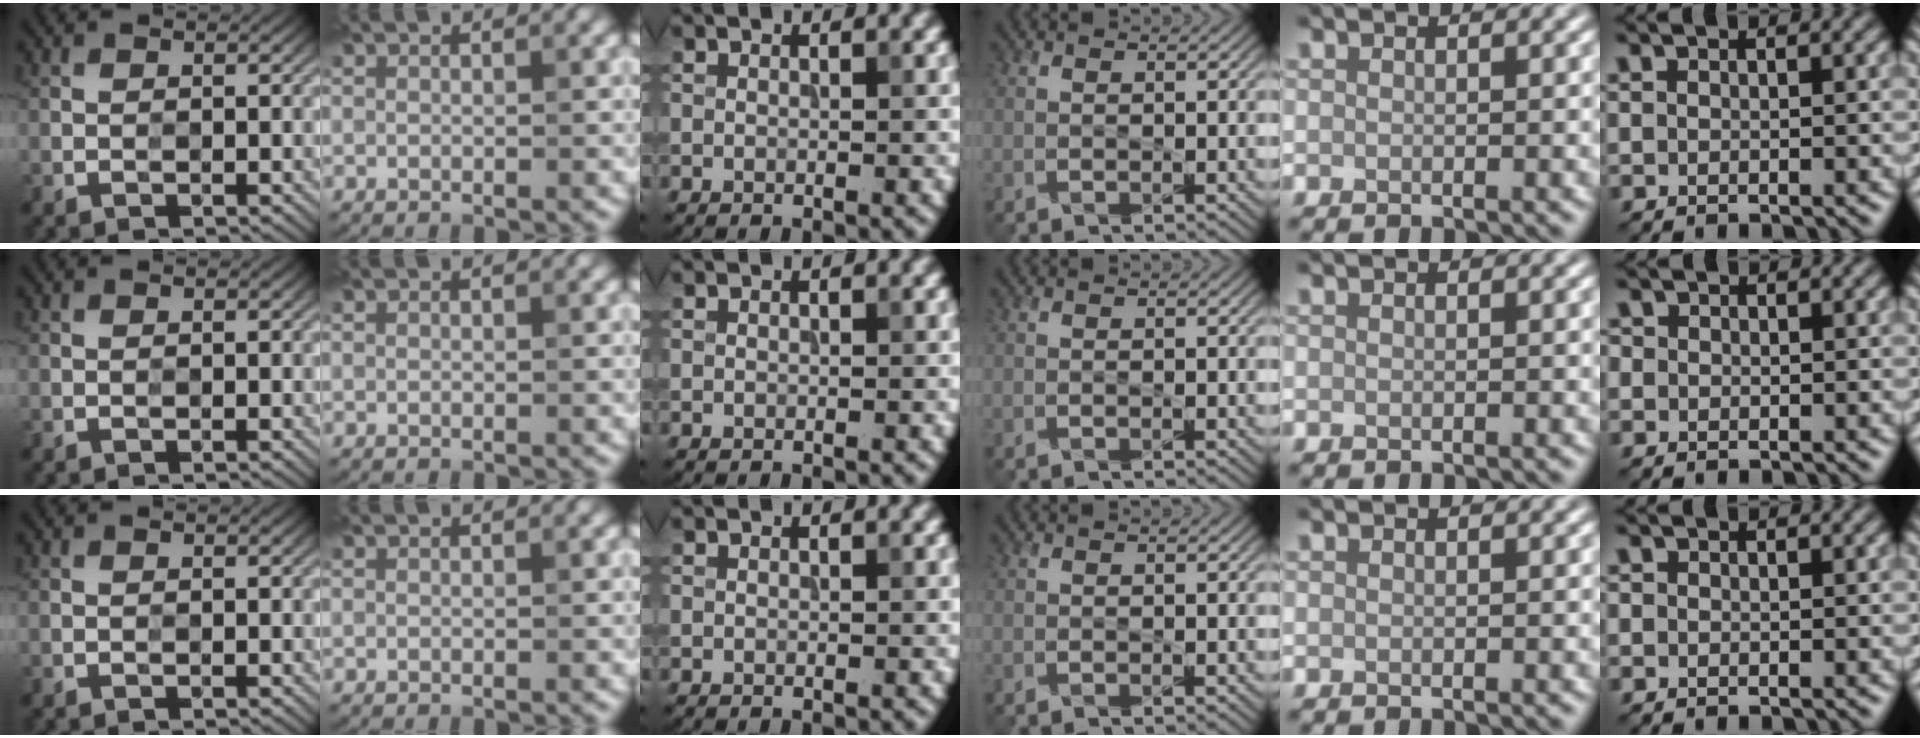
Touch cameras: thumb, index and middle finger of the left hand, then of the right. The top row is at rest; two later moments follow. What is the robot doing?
{"motion": "press", "object": "sticky note"}